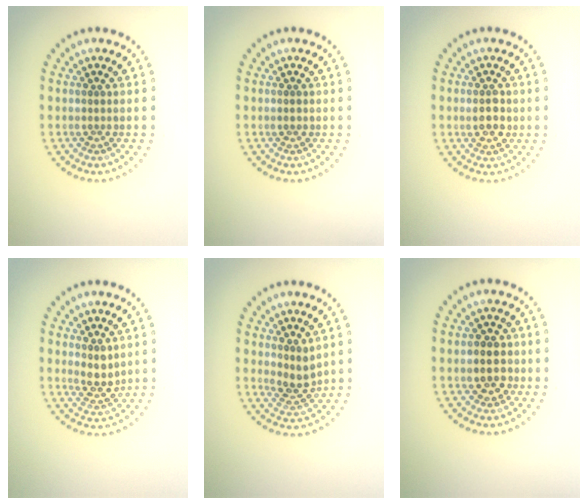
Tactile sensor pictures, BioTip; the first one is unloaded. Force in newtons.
{"total": 0.5, "press": 0.5, "slide": 0.1}
{"total": 2.1, "press": 2.1, "slide": 0.3}
{"total": 2.3, "press": 2.1, "slide": 1.0}
{"total": 2.6, "press": 2.0, "slide": 1.6}
{"total": 2.7, "press": 2.6, "slide": 0.7}